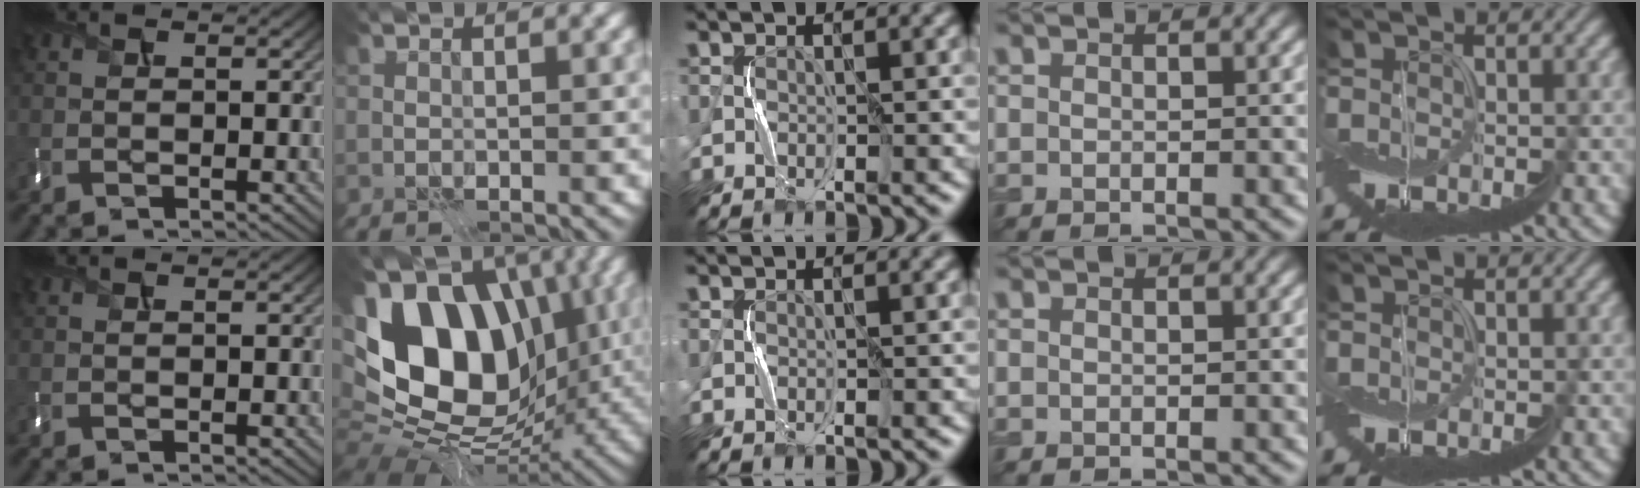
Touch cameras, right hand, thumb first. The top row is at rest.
{"index": {"total": 15.9, "force": [1.4, 10.6, 11.7], "torque": [-0.210, -0.001, 0.011]}}